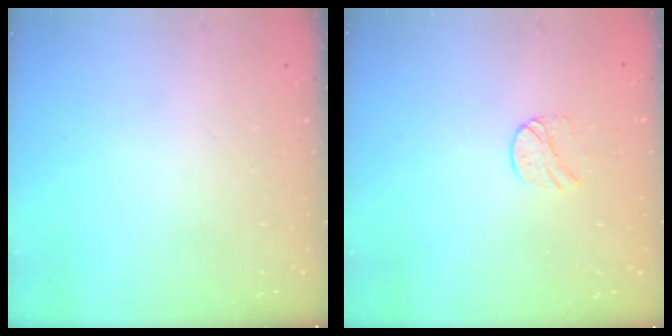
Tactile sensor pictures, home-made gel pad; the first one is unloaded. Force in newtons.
{"total": 6.6, "press": 6.6, "slide": 0.5}